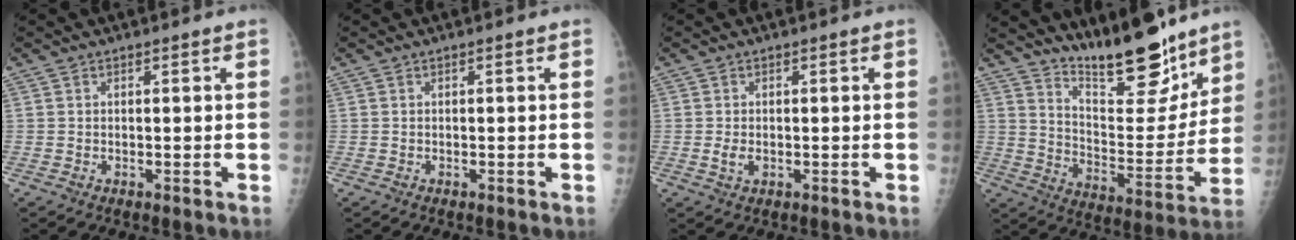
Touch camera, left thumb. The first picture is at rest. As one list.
[{"total": 0.0}, {"total": 2.2, "force": [-0.3, 1.5, 1.6], "torque": [-0.029, -0.002, -0.004]}, {"total": 18.0, "force": [14.6, 5.1, 9.3], "torque": [-0.096, -0.111, 0.240]}]